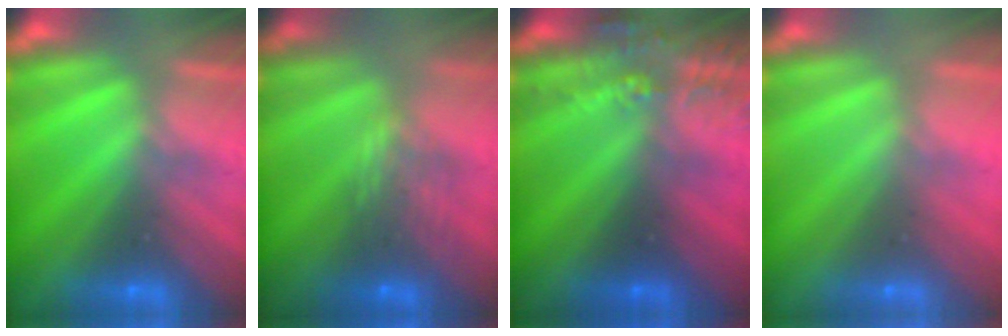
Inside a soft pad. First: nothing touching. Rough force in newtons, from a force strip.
{"total": 8.1}
{"total": 3.4}
{"total": 2.8}